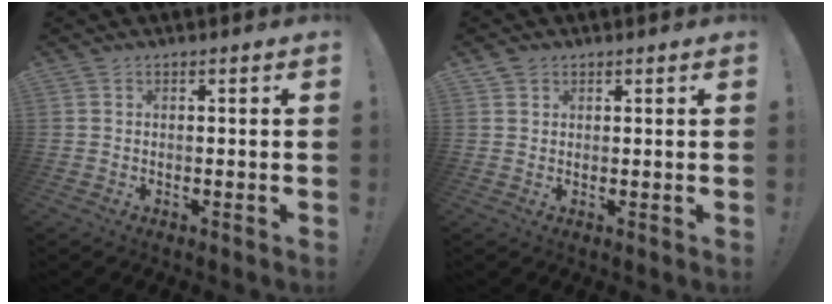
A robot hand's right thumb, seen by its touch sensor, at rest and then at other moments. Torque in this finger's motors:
{"motor_torque": [-0.09, 0.00, 0.16, 0.03, 0.00]}